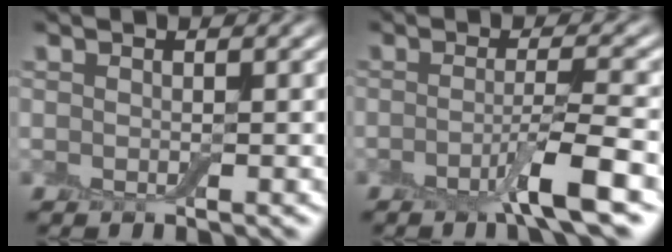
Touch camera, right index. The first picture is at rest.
{"total": 4.5, "force": [-2.0, 0.4, 4.0], "torque": [-0.063, 0.002, -0.050]}